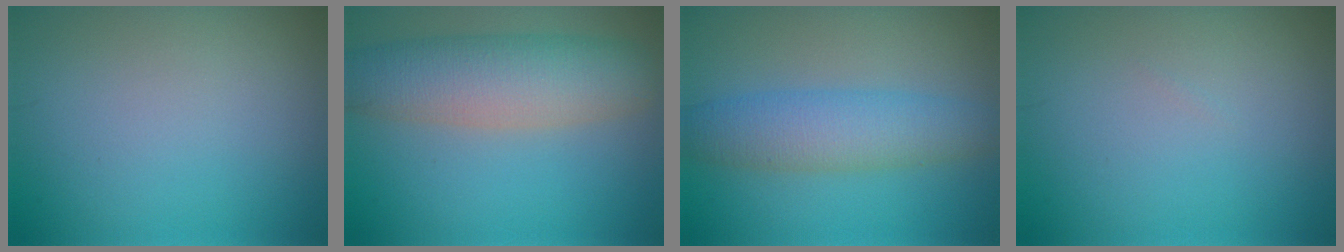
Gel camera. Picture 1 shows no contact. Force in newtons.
{"total": 7.1, "press": 7.1, "slide": 0.5}
{"total": 4.5, "press": 4.5, "slide": 0.1}
{"total": 0.0}